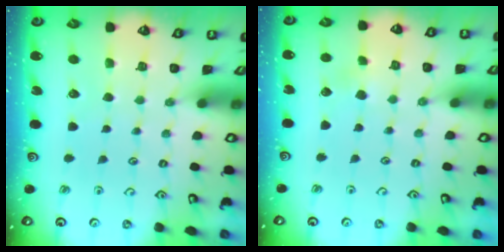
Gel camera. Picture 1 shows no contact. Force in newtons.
{"total": 1.8, "press": 1.7, "slide": 0.4}